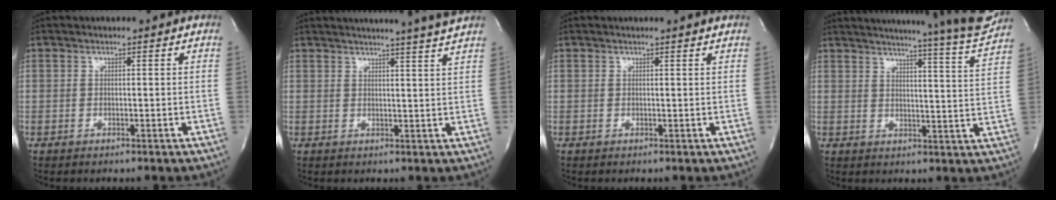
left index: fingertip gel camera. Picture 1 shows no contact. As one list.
[{"total": 10.0, "force": [9.2, -2.0, 3.4], "torque": [-0.049, -0.026, 0.104]}, {"total": 1.7, "force": [1.6, -0.4, 0.4], "torque": [-0.017, 0.001, 0.017]}, {"total": 20.6, "force": [19.0, -1.2, 7.8], "torque": [-0.120, -0.078, 0.227]}]